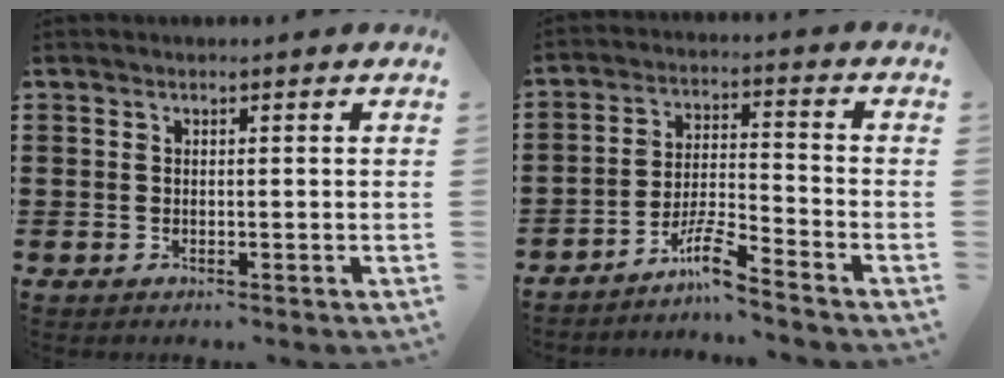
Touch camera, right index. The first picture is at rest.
{"total": 6.6, "force": [-5.5, 0.6, 3.7], "torque": [-0.084, -0.001, -0.109]}